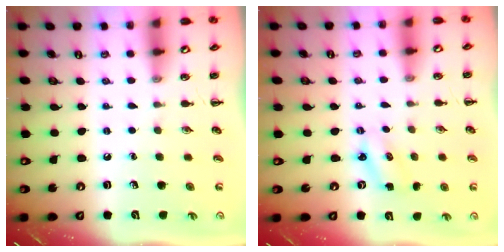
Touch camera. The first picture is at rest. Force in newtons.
{"total": 2.2, "press": 2.1, "slide": 0.6}